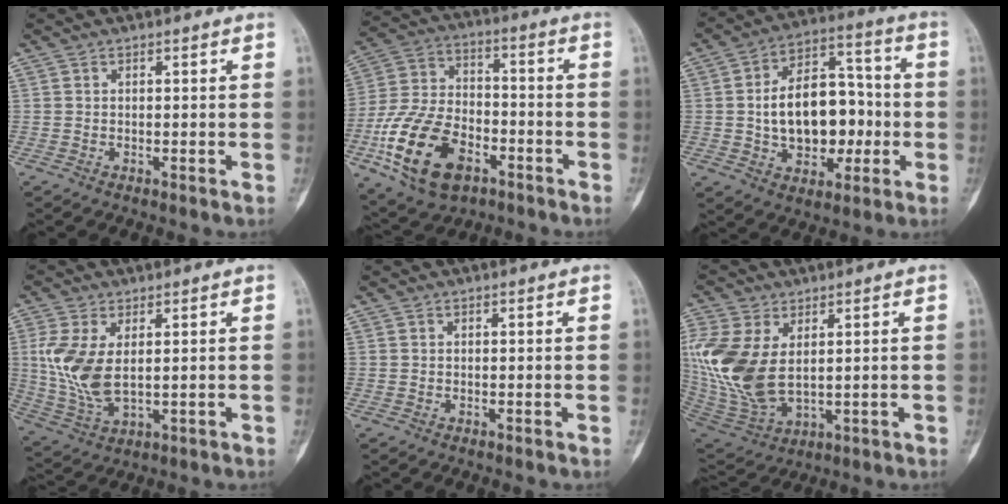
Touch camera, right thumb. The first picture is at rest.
{"total": 19.0, "force": [-8.1, 11.3, 12.9], "torque": [-0.236, 0.038, -0.140]}
{"total": 17.4, "force": [-1.3, 11.5, 13.0], "torque": [-0.166, 0.039, -0.014]}
{"total": 10.1, "force": [1.4, 5.1, 8.6], "torque": [-0.191, -0.009, 0.042]}
{"total": 0.0}
{"total": 16.9, "force": [2.6, 10.0, 13.3], "torque": [-0.307, -0.018, 0.069]}